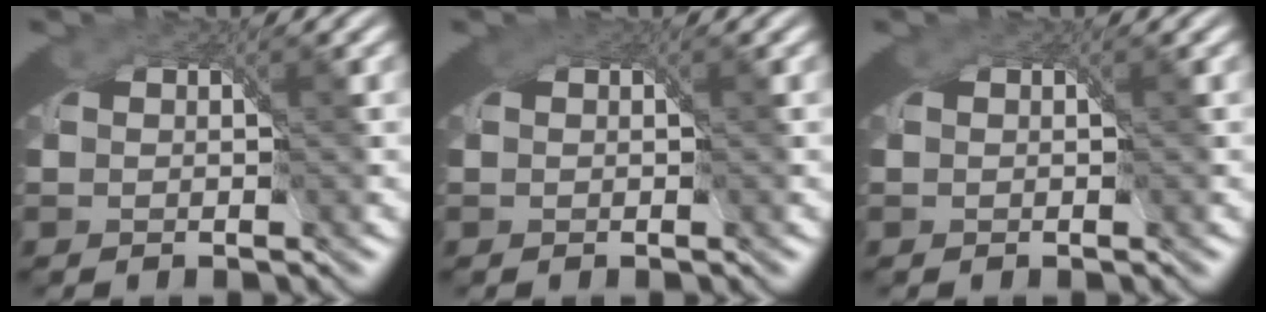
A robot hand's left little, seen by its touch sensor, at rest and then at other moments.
{"total": 1.0, "force": [0.4, 0.8, 0.5], "torque": [-0.002, 0.000, 0.003]}
{"total": 0.0}